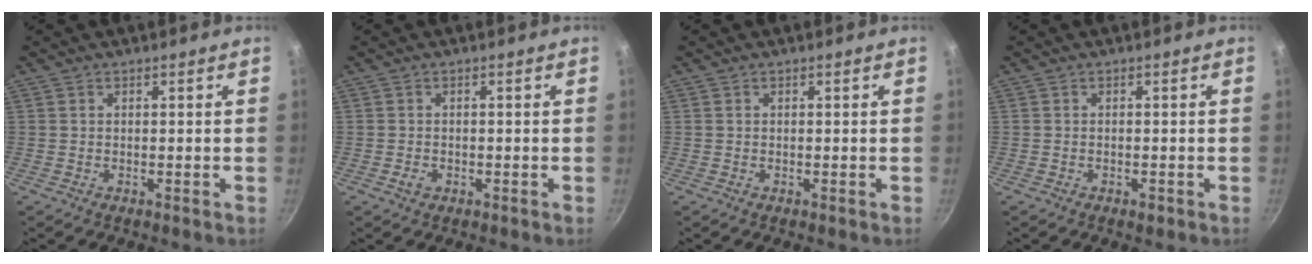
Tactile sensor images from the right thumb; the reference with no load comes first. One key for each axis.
{"total": 1.5, "fx": -0.6, "fy": 1.1, "fz": 0.9, "tx": -0.015, "ty": 0.005, "tz": -0.011}
{"total": 0.0}
{"total": 1.2, "fx": -0.7, "fy": 0.6, "fz": 0.8, "tx": -0.016, "ty": 0.002, "tz": -0.008}